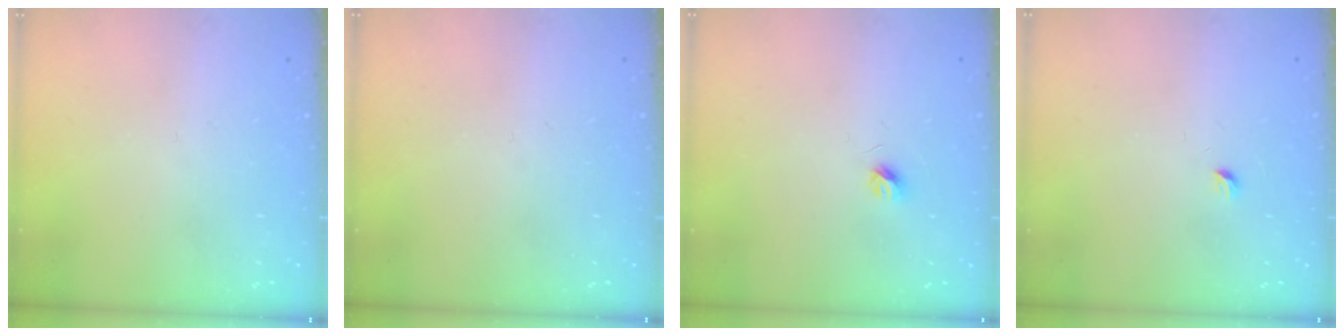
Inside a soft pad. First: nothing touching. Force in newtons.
{"total": 0.0}
{"total": 4.1, "press": 4.0, "slide": 0.6}
{"total": 2.9, "press": 2.9, "slide": 0.4}